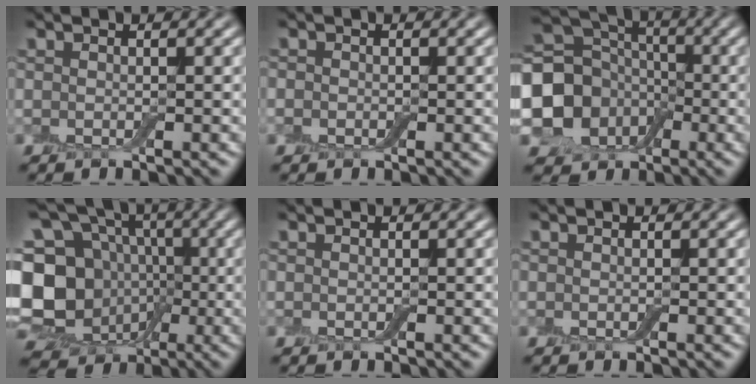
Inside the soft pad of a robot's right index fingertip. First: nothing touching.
{"total": 0.7, "force": [-0.3, 0.6, 0.1], "torque": [-0.001, -0.003, -0.006]}
{"total": 10.8, "force": [-2.1, 9.2, 5.3], "torque": [-0.113, -0.015, -0.063]}
{"total": 15.7, "force": [-1.2, 13.7, 7.6], "torque": [-0.189, 0.006, -0.038]}
{"total": 0.0}
{"total": 0.0}